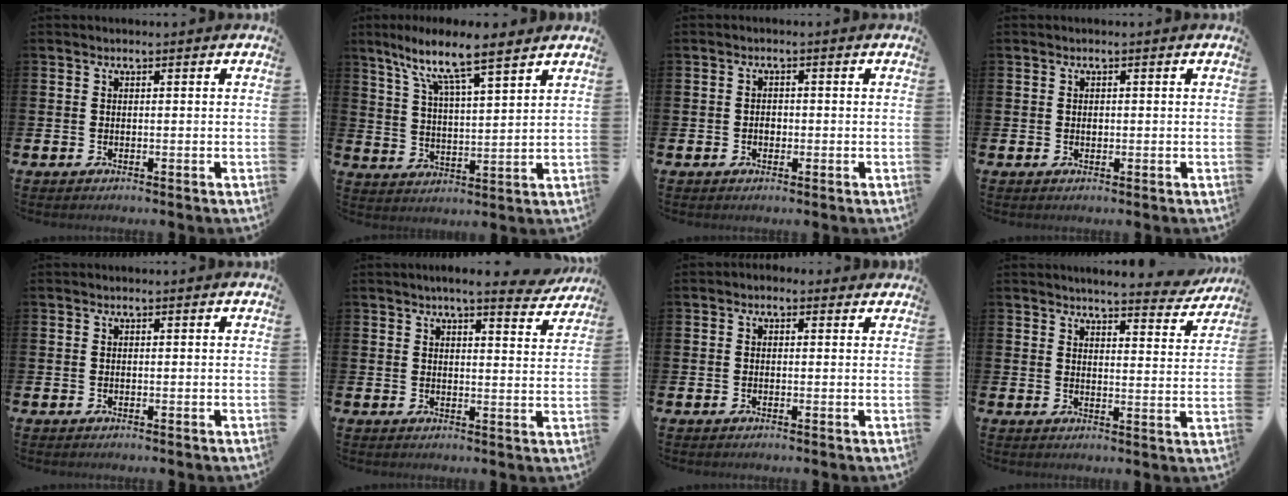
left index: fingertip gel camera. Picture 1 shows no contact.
{"total": 9.0, "force": [7.7, 0.9, 4.6], "torque": [-0.112, -0.041, 0.132]}
{"total": 1.4, "force": [-0.3, 1.0, 0.9], "torque": [-0.002, 0.000, -0.010]}
{"total": 0.6, "force": [0.1, 0.5, 0.3], "torque": [-0.001, 0.001, 0.000]}
{"total": 0.0}
{"total": 5.3, "force": [4.8, 0.4, 2.2], "torque": [-0.030, -0.024, 0.080]}
{"total": 0.7, "force": [0.1, 0.6, 0.3], "torque": [-0.006, 0.007, -0.001]}
{"total": 4.5, "force": [4.4, 0.3, 1.0], "torque": [-0.019, -0.034, 0.071]}